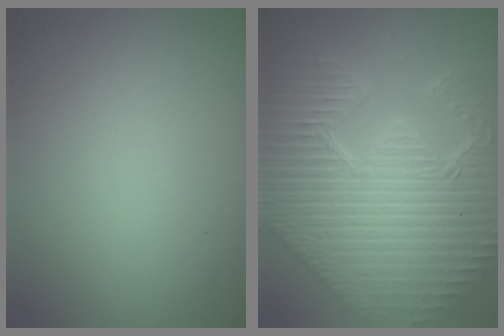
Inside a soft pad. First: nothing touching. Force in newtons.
{"total": 12.5, "press": 8.2, "slide": 9.5}